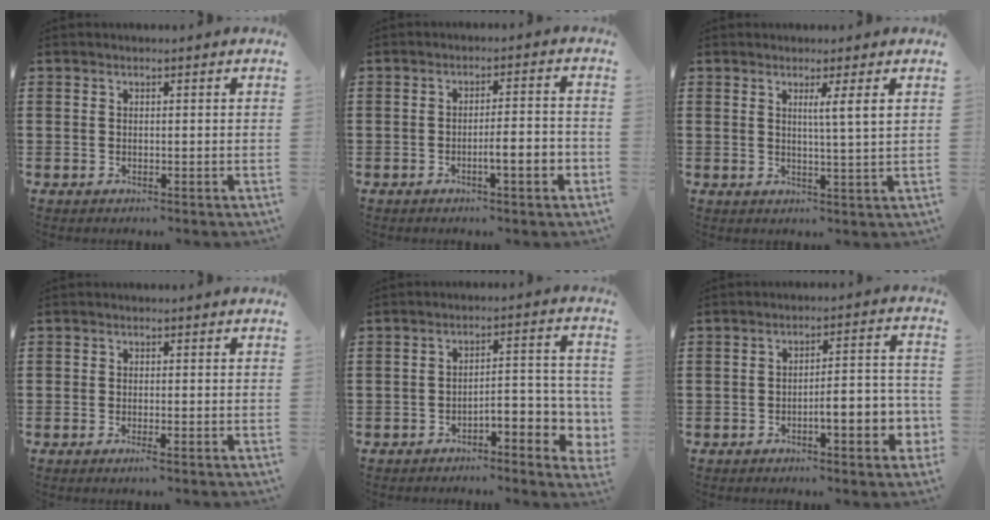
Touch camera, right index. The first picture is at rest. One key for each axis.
{"total": 4.5, "fx": -1.8, "fy": 0.5, "fz": 4.1, "tx": -0.067, "ty": -0.001, "tz": -0.032}
{"total": 3.3, "fx": 1.4, "fy": -0.7, "fz": 2.9, "tx": -0.052, "ty": -0.012, "tz": 0.020}
{"total": 0.9, "fx": -0.6, "fy": 0.0, "fz": 0.7, "tx": -0.013, "ty": -0.004, "tz": -0.010}
{"total": 4.4, "fx": -2.9, "fy": 1.3, "fz": 3.1, "tx": -0.052, "ty": 0.004, "tz": -0.056}
{"total": 5.6, "fx": -2.6, "fy": 1.3, "fz": 4.9, "tx": -0.074, "ty": -0.008, "tz": -0.048}